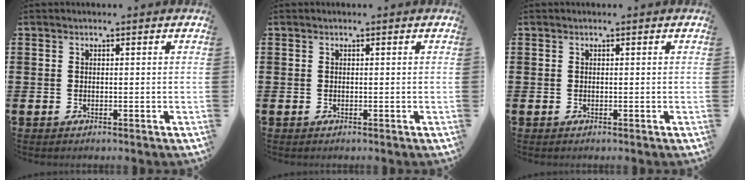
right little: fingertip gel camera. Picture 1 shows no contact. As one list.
[{"total": 0.0}, {"total": 0.0}]